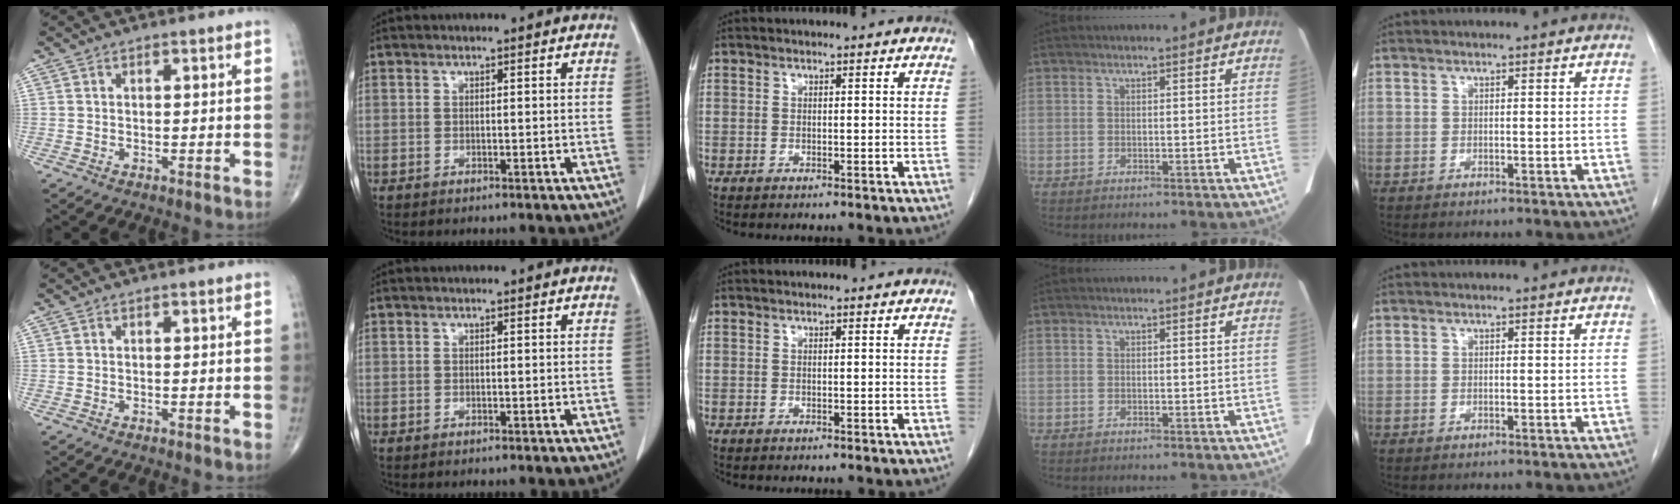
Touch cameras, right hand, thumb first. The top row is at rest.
{}